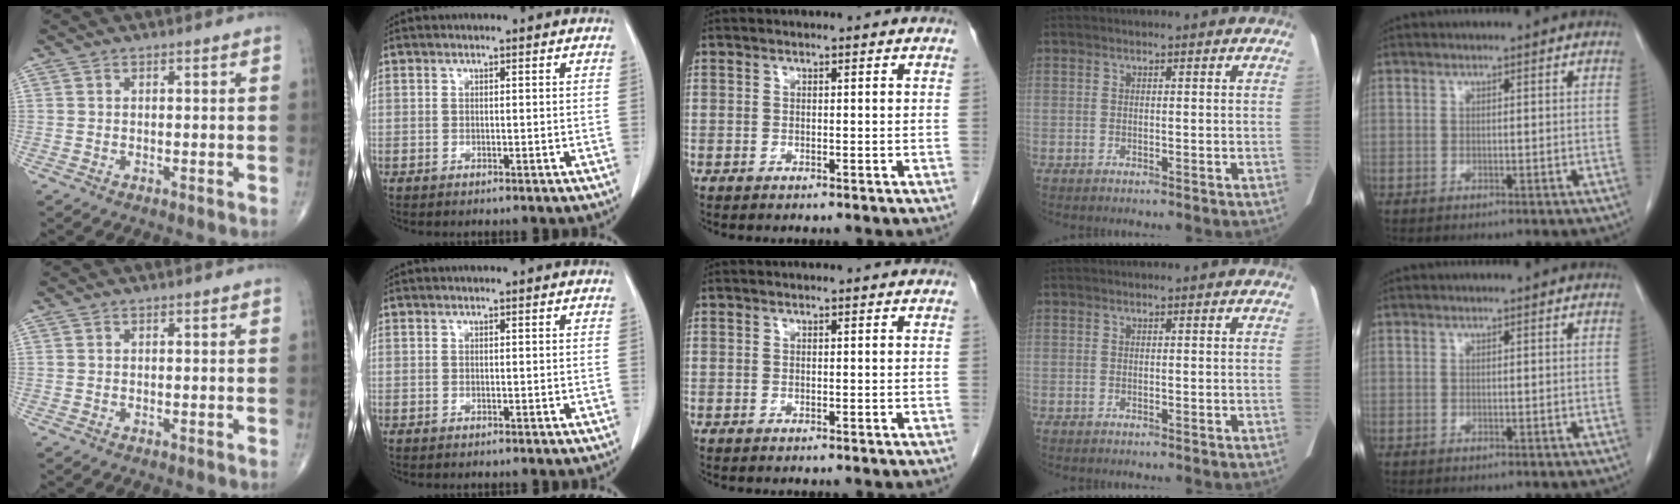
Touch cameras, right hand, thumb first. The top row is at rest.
{}